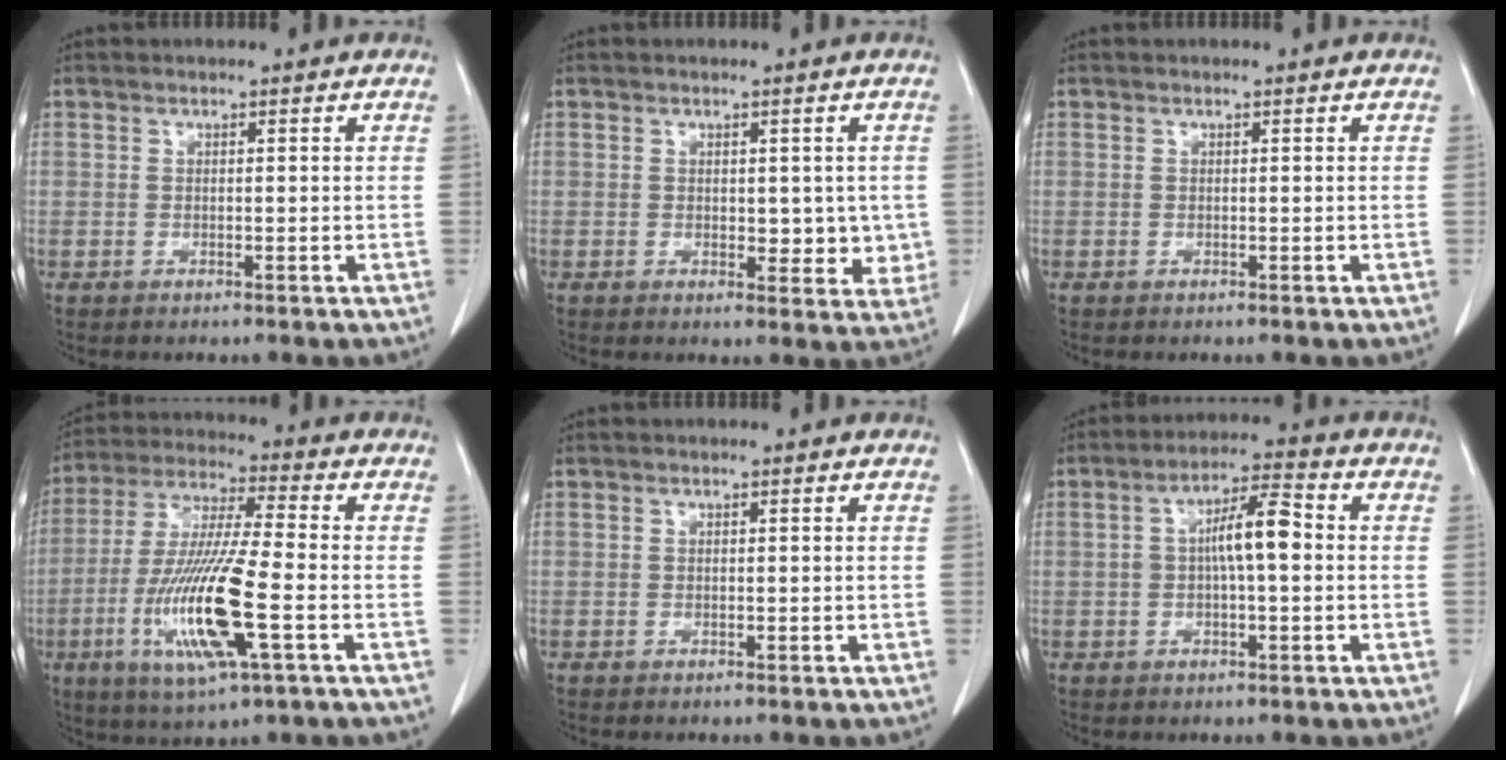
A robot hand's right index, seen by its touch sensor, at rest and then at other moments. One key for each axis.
{"total": 4.9, "fx": 0.1, "fy": 3.0, "fz": 3.9, "tx": -0.024, "ty": -0.003, "tz": 0.008}
{"total": 0.0}
{"total": 16.0, "fx": -4.5, "fy": 1.1, "fz": 15.3, "tx": -0.311, "ty": -0.019, "tz": -0.082}
{"total": 0.0}
{"total": 6.9, "fx": 0.4, "fy": 1.7, "fz": 6.7, "tx": -0.117, "ty": 0.023, "tz": 0.006}